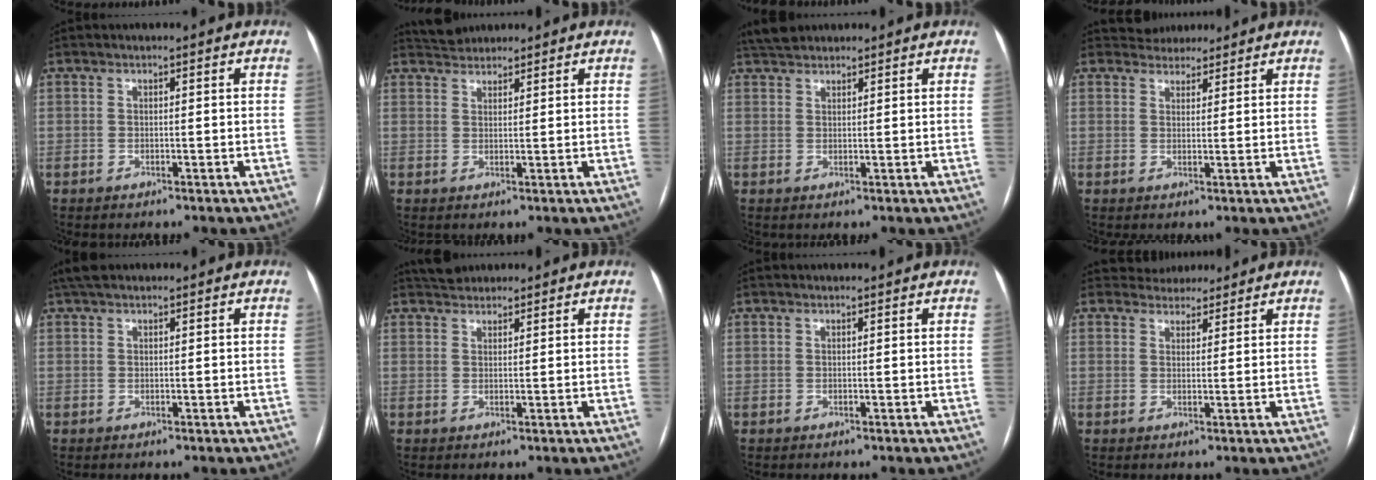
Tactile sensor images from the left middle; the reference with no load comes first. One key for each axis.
{"total": 3.0, "fx": 2.9, "fy": 0.8, "fz": -0.1, "tx": -0.005, "ty": 0.019, "tz": 0.053}
{"total": 3.8, "fx": 3.4, "fy": 1.2, "fz": 0.9, "tx": -0.021, "ty": 0.024, "tz": 0.064}
{"total": 3.9, "fx": 3.5, "fy": 1.7, "fz": -0.1, "tx": 0.005, "ty": 0.015, "tz": 0.051}
{"total": 3.3, "fx": 2.7, "fy": 1.1, "fz": 1.6, "tx": -0.033, "ty": 0.027, "tz": 0.050}
{"total": 3.1, "fx": 2.8, "fy": 1.1, "fz": 0.3, "tx": -0.008, "ty": 0.021, "tz": 0.048}
{"total": 1.3, "fx": 1.3, "fy": 0.2, "fz": 0.3, "tx": -0.009, "ty": 0.008, "tz": 0.016}
{"total": 4.5, "fx": 4.1, "fy": 1.8, "fz": -0.1, "tx": 0.006, "ty": 0.012, "tz": 0.057}